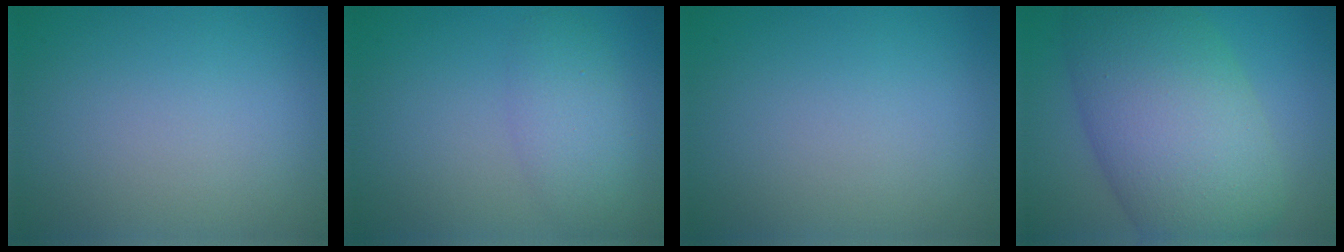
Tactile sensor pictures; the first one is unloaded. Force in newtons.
{"total": 3.0, "press": 3.0, "slide": 0.1}
{"total": 0.0}
{"total": 12.1, "press": 12.1, "slide": 0.4}